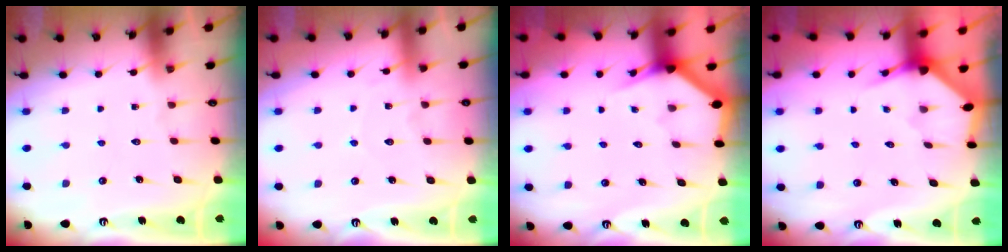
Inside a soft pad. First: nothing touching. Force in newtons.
{"total": 6.0, "press": 6.0, "slide": 0.7}
{"total": 3.1, "press": 3.1, "slide": 0.1}
{"total": 2.9, "press": 2.9, "slide": 0.3}